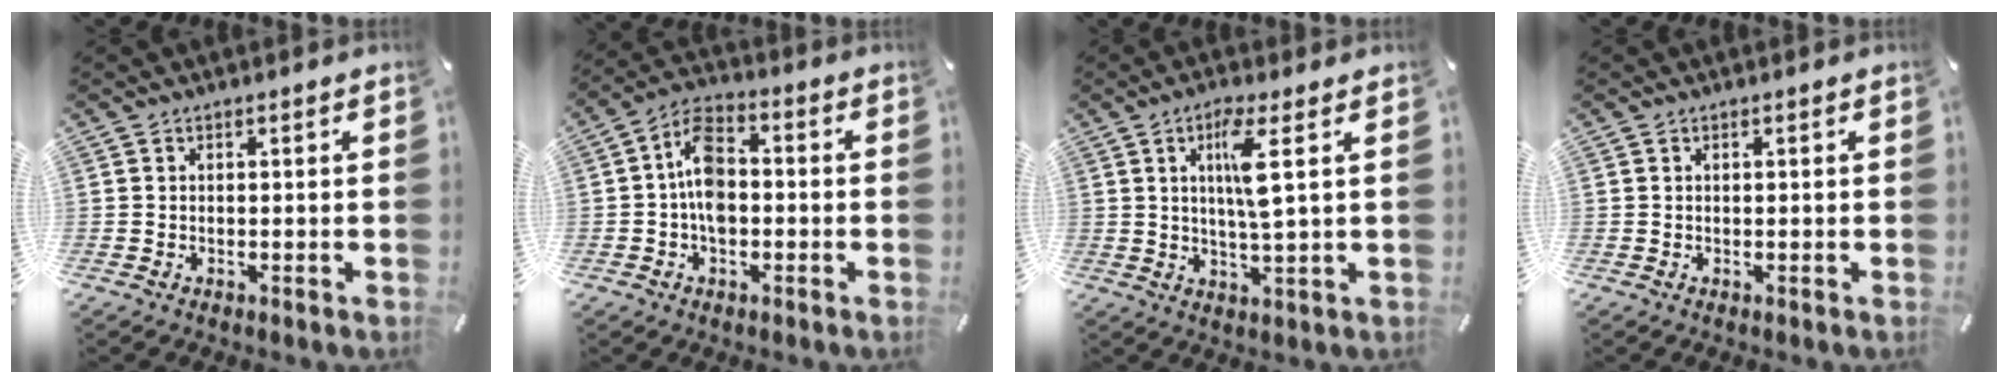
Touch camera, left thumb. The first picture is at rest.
{"total": 8.8, "force": [-1.1, 5.8, 6.6], "torque": [-0.125, 0.017, -0.020]}
{"total": 8.2, "force": [2.3, 1.0, 7.8], "torque": [-0.149, -0.004, 0.033]}
{"total": 0.0}